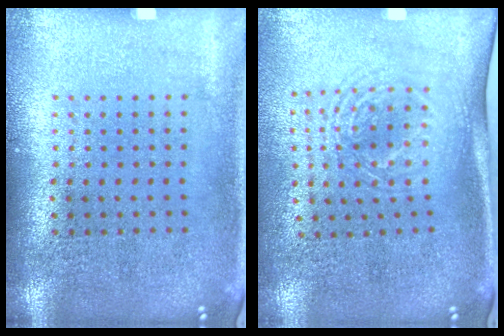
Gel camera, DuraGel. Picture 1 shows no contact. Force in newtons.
{"total": 1.7, "press": 1.3, "slide": 1.1}